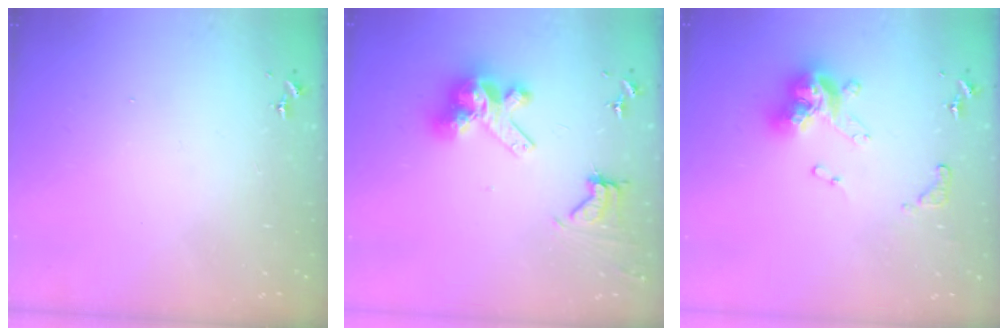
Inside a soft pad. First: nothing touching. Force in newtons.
{"total": 12.7, "press": 12.6, "slide": 1.6}
{"total": 15.1, "press": 15.0, "slide": 1.7}